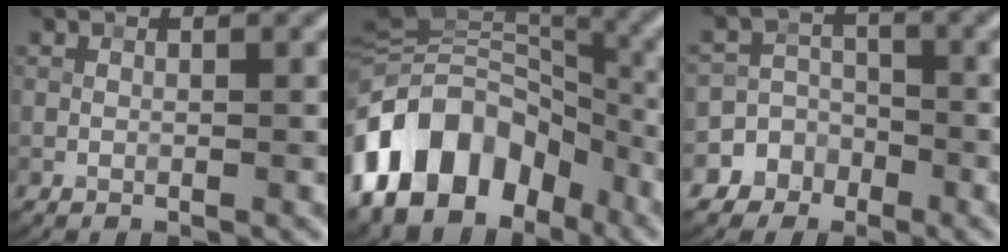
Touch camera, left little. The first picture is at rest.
{"total": 15.3, "force": [-7.4, 10.4, 8.4], "torque": [-0.184, 0.007, -0.138]}
{"total": 6.7, "force": [-3.6, 5.7, -0.1], "torque": [0.017, 0.005, -0.079]}